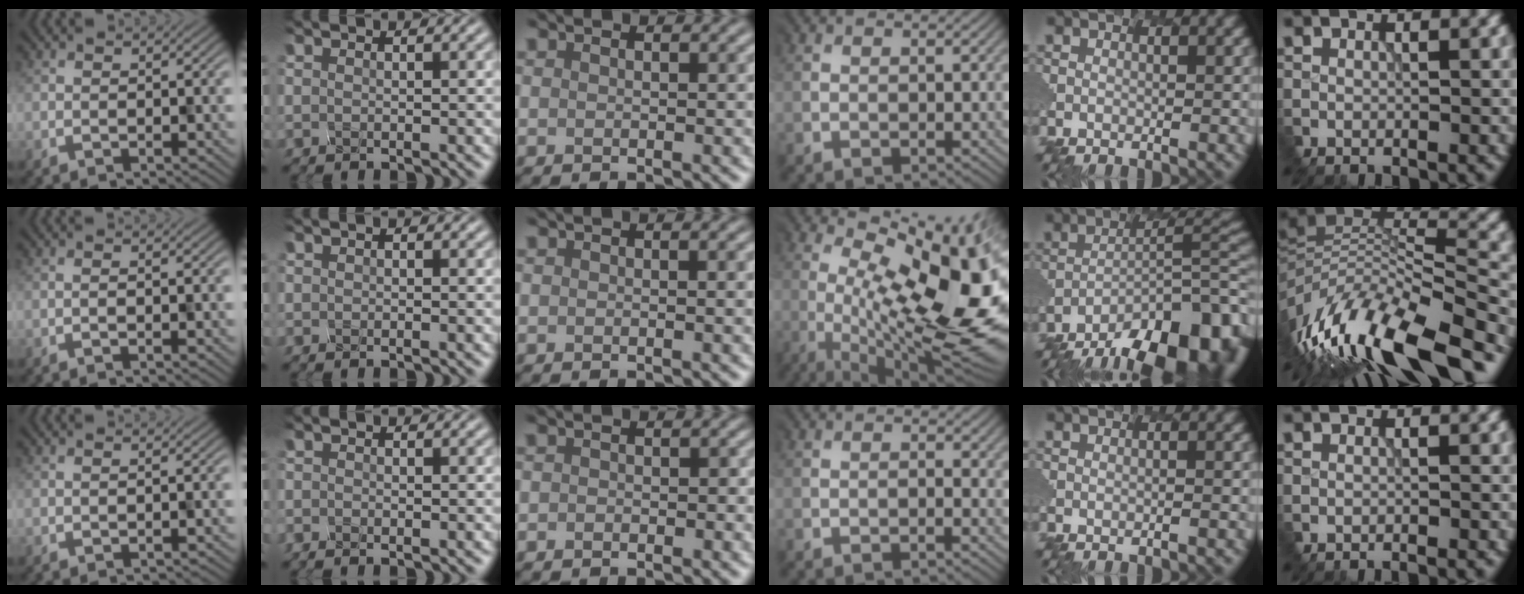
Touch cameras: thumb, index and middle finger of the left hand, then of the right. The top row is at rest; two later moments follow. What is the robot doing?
{"motion": "disassemble", "object": "hinged tin"}